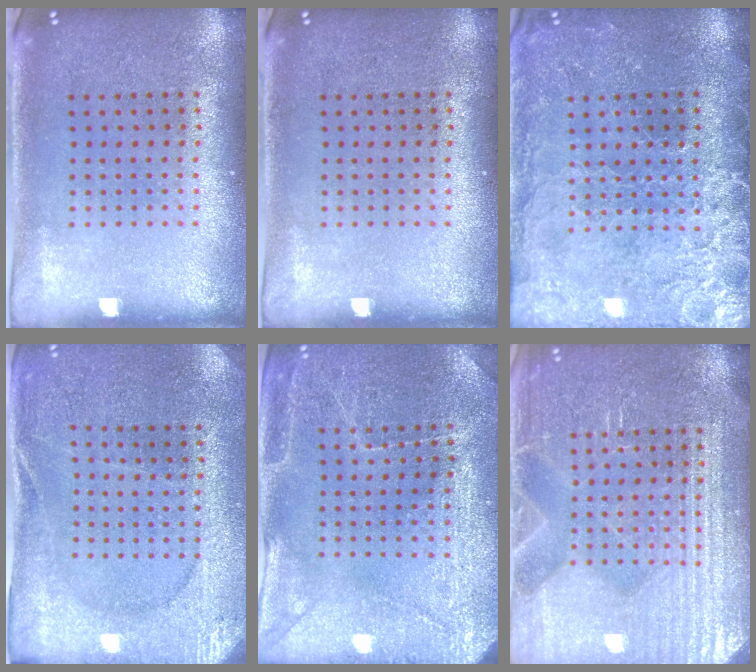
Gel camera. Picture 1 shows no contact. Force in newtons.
{"total": 0.0}
{"total": 3.6, "press": 3.3, "slide": 1.3}
{"total": 2.7, "press": 2.7, "slide": 0.2}
{"total": 2.9, "press": 2.9, "slide": 0.2}
{"total": 5.9, "press": 5.9, "slide": 0.8}